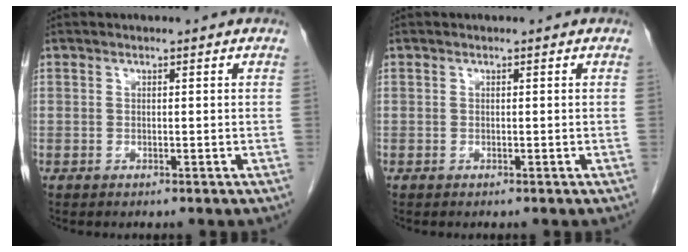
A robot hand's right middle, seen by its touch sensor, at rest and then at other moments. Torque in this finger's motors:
{"motor_torque": [0.01, -0.53, 0.06, 0.01]}